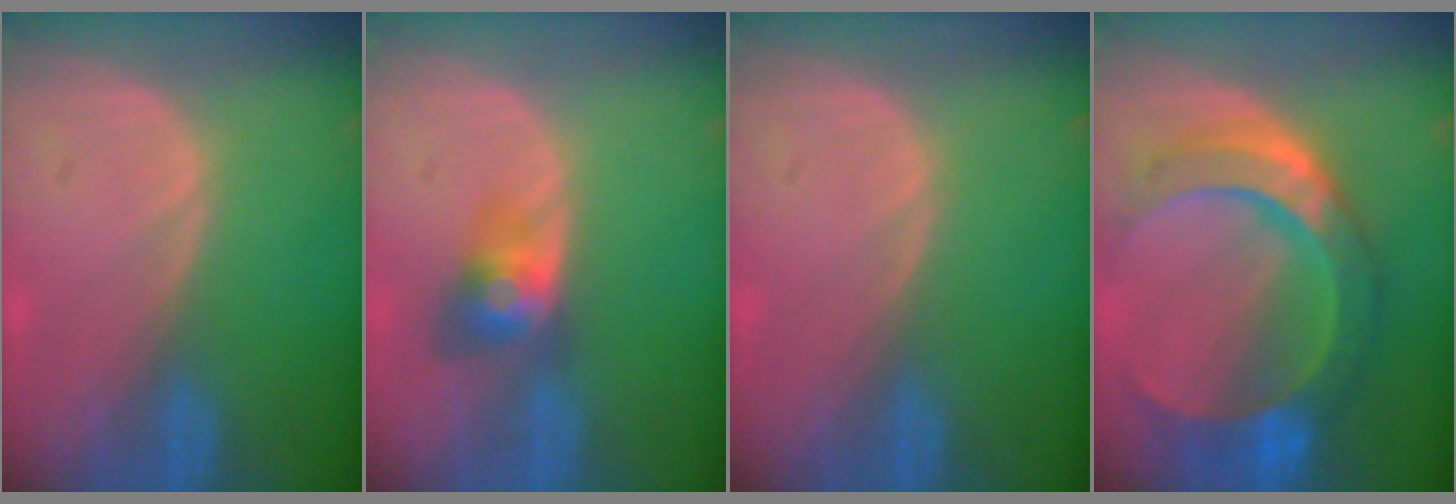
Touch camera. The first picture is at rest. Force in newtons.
{"total": 4.0, "press": 4.0, "slide": 0.2}
{"total": 0.0}
{"total": 11.0, "press": 11.0, "slide": 0.9}